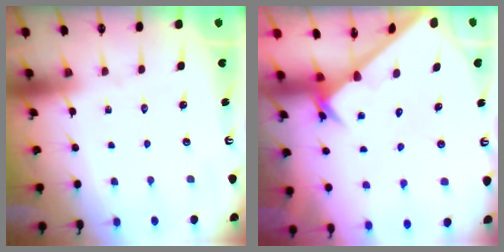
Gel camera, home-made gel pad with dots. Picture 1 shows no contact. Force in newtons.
{"total": 2.6, "press": 2.6, "slide": 0.2}